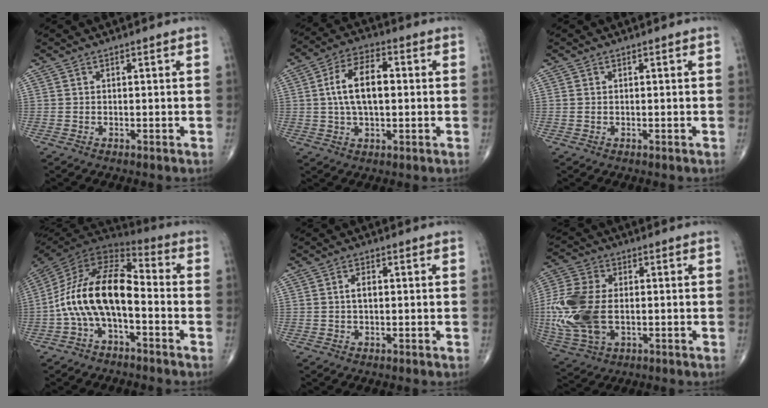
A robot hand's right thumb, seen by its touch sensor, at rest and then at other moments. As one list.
[{"total": 11.2, "force": [0.9, 5.8, 9.6], "torque": [-0.174, 0.017, 0.013]}, {"total": 0.7, "force": [0.0, 0.5, 0.5], "torque": [-0.015, 0.003, 0.004]}, {"total": 16.5, "force": [-3.1, 8.3, 13.9], "torque": [-0.251, 0.061, -0.068]}, {"total": 2.3, "force": [0.2, 1.2, 1.9], "torque": [-0.035, 0.004, 0.002]}, {"total": 17.7, "force": [-1.2, 10.9, 13.9], "torque": [-0.333, -0.005, -0.015]}]